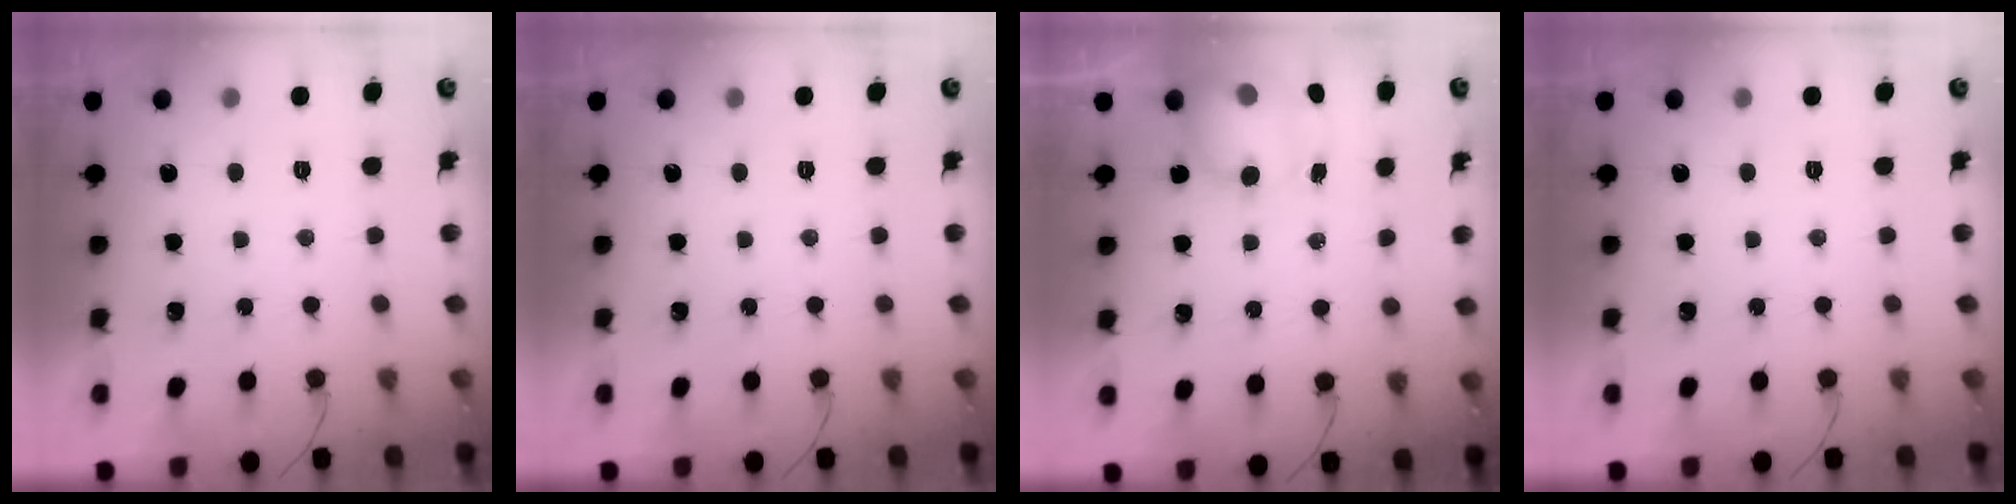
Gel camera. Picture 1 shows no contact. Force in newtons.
{"total": 0.0}
{"total": 8.0, "press": 7.8, "slide": 1.3}
{"total": 0.0}